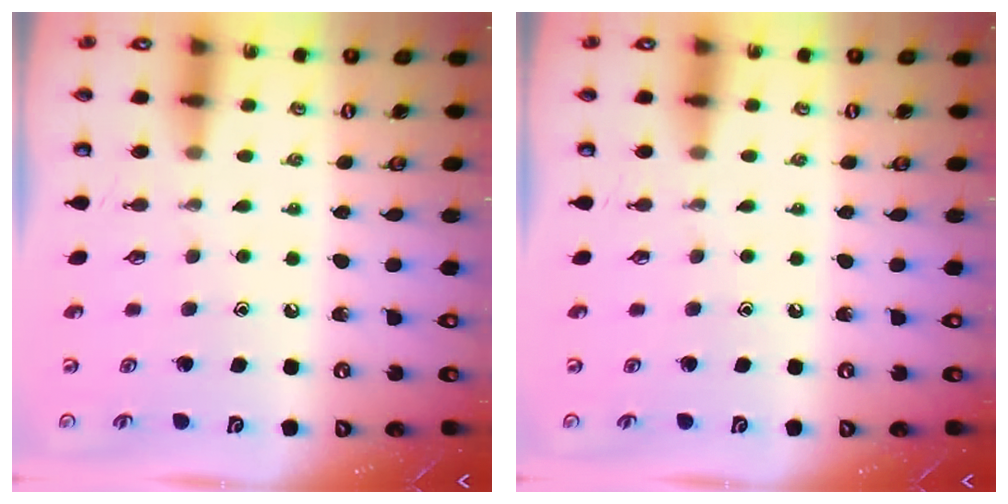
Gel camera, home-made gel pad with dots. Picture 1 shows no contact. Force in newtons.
{"total": 0.0}